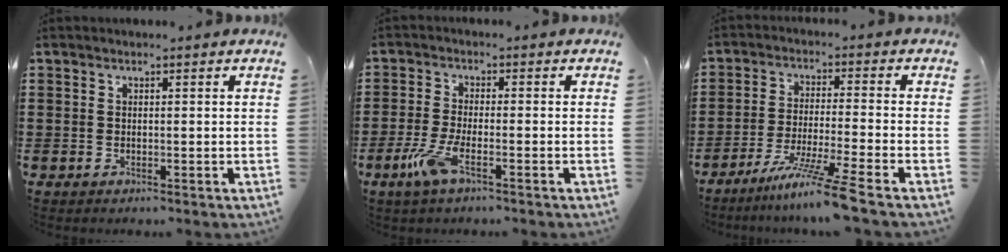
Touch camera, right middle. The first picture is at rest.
{"total": 5.4, "force": [-2.7, 1.3, 4.5], "torque": [-0.107, -0.014, -0.053]}
{"total": 8.1, "force": [-6.3, -1.3, 4.9], "torque": [-0.097, -0.022, -0.123]}